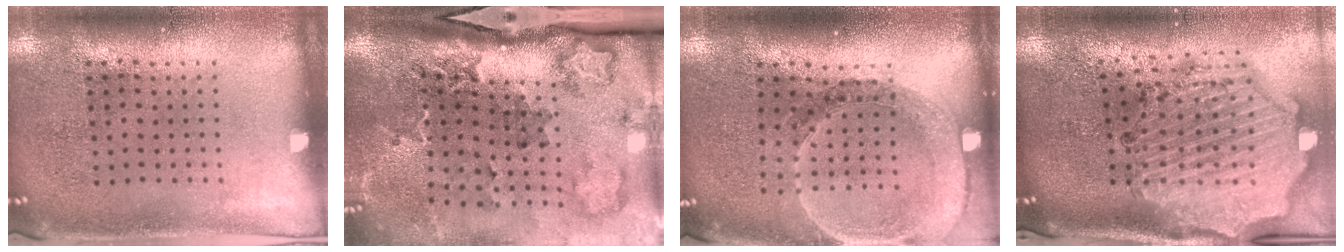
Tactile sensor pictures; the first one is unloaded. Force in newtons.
{"total": 3.2, "press": 2.2, "slide": 2.4}
{"total": 1.4, "press": 1.4, "slide": 0.1}
{"total": 2.9, "press": 2.6, "slide": 1.2}